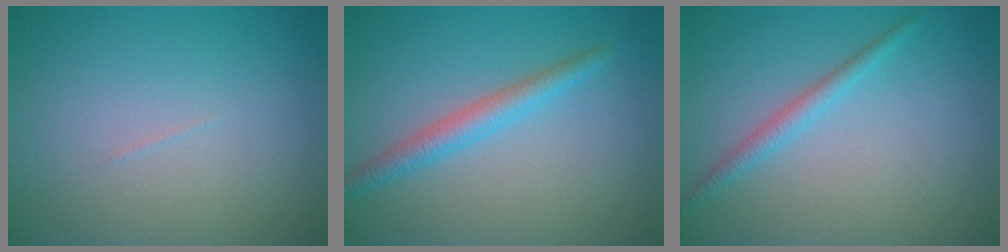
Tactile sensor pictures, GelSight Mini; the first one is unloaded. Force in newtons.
{"total": 2.6, "press": 2.6, "slide": 0.1}
{"total": 1.8, "press": 1.8, "slide": 0.1}